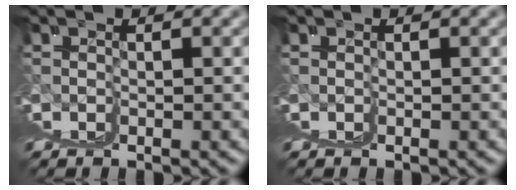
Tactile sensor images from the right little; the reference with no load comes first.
{"total": 0.0}